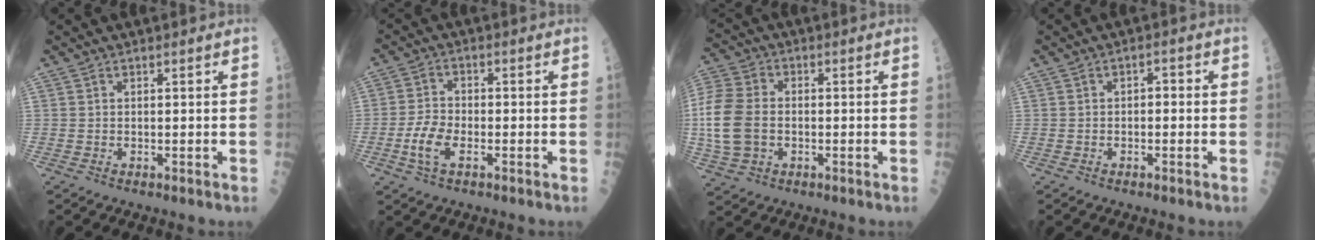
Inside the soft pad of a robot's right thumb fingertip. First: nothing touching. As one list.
[{"total": 5.7, "force": [-2.2, 2.8, 4.4], "torque": [-0.090, 0.013, -0.044]}, {"total": 12.2, "force": [-1.0, 8.5, 8.7], "torque": [-0.191, 0.014, -0.024]}, {"total": 1.8, "force": [-0.1, 1.2, 1.4], "torque": [-0.012, 0.008, -0.006]}]